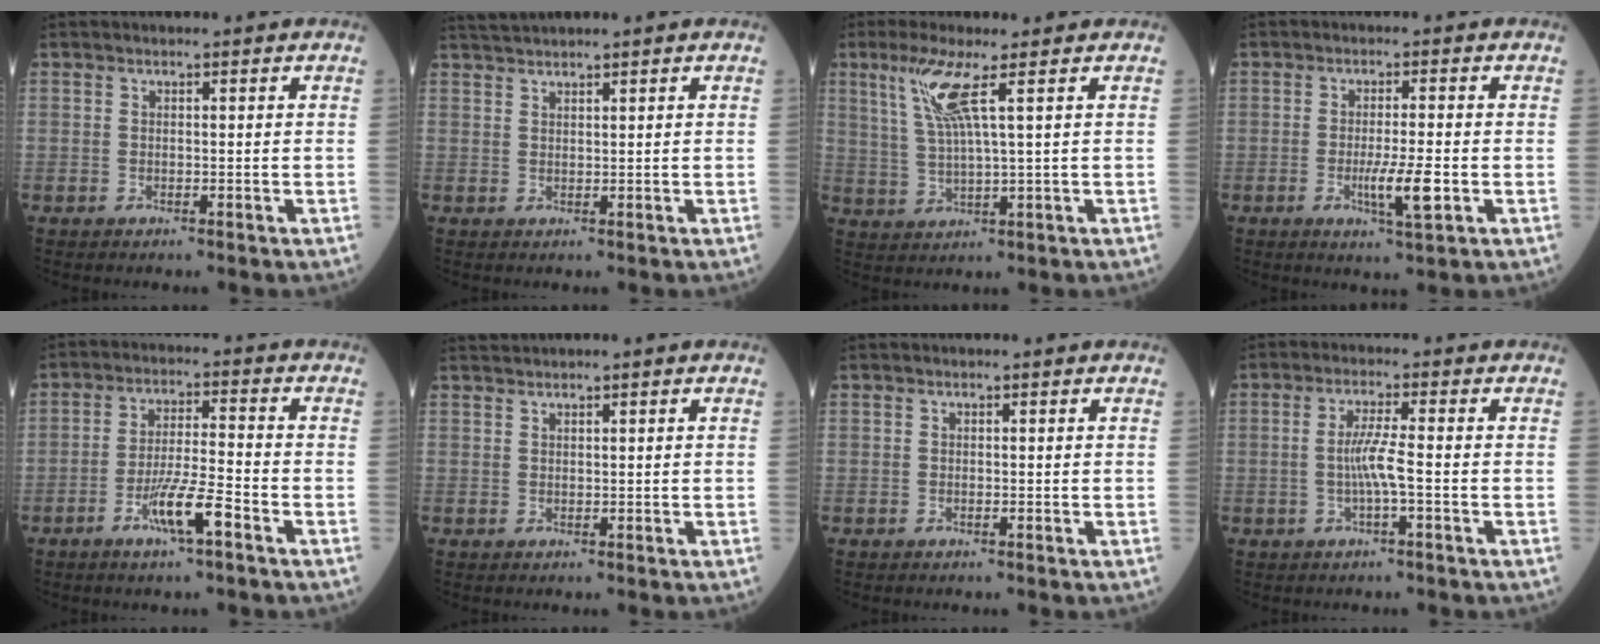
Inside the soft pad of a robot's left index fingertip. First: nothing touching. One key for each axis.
{"total": 2.2, "fx": 2.0, "fy": -0.6, "fz": 0.4, "tx": -0.012, "ty": 0.015, "tz": 0.048}
{"total": 6.3, "fx": 2.8, "fy": -0.4, "fz": 5.6, "tx": -0.122, "ty": -0.002, "tz": 0.061}
{"total": 5.3, "fx": -1.5, "fy": 0.2, "fz": 5.1, "tx": -0.097, "ty": -0.011, "tz": -0.025}
{"total": 7.1, "fx": -3.9, "fy": 0.4, "fz": 5.9, "tx": -0.117, "ty": -0.005, "tz": -0.073}
{"total": 0.9, "fx": 0.8, "fy": -0.2, "fz": 0.3, "tx": -0.008, "ty": 0.017, "tz": 0.022}
{"total": 0.0}
{"total": 4.1, "fx": -0.8, "fy": -0.3, "fz": 4.0, "tx": -0.082, "ty": 0.001, "tz": -0.017}